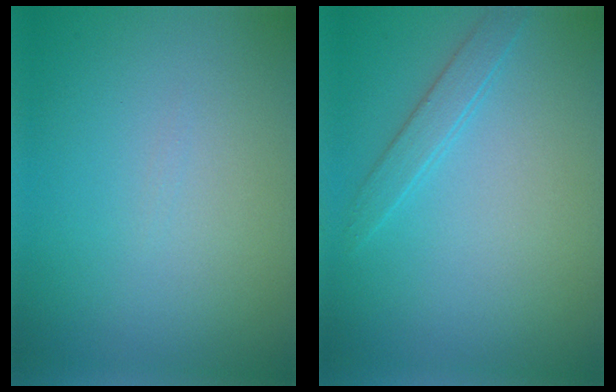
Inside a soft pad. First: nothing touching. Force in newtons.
{"total": 1.6, "press": 1.6, "slide": 0.0}